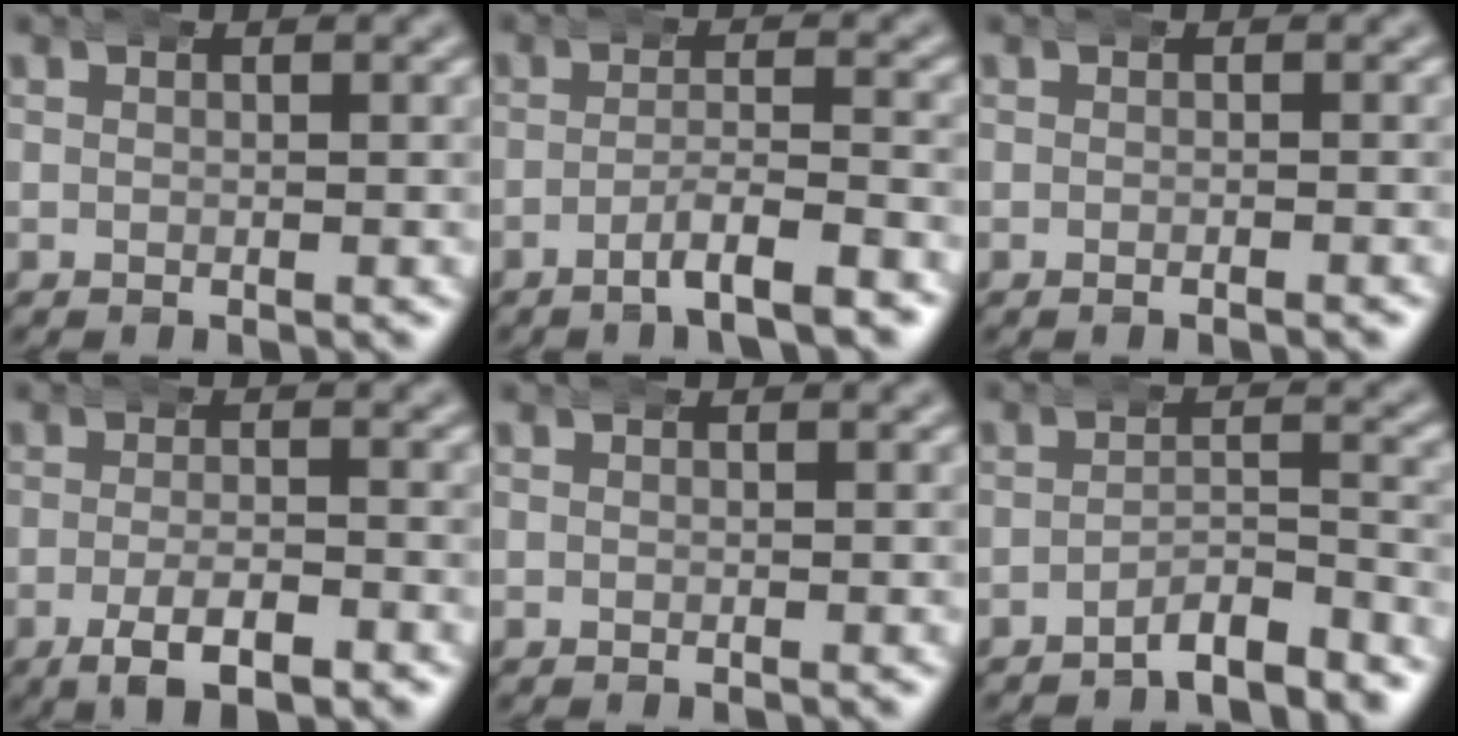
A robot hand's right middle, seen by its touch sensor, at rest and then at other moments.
{"total": 4.2, "force": [-3.1, 0.4, 2.8], "torque": [-0.046, -0.003, -0.051]}
{"total": 0.7, "force": [-0.5, 0.1, 0.5], "torque": [-0.006, 0.006, -0.013]}
{"total": 5.1, "force": [-3.0, 1.7, 3.8], "torque": [-0.058, -0.012, -0.045]}
{"total": 0.0}
{"total": 5.2, "force": [-4.9, 0.8, 1.6], "torque": [-0.007, -0.008, -0.080]}